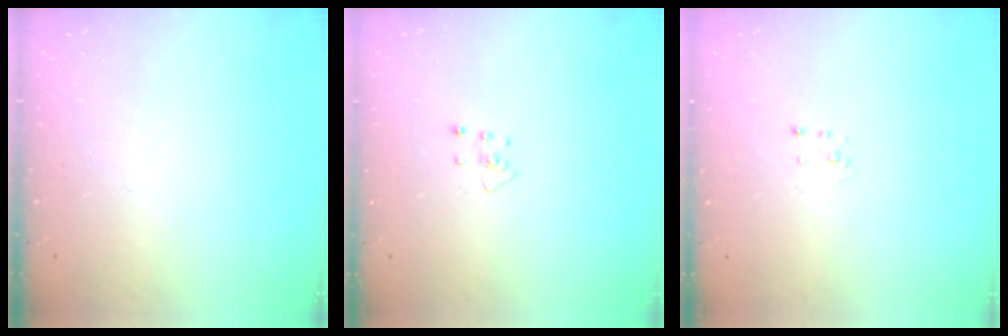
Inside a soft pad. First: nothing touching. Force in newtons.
{"total": 3.6, "press": 3.6, "slide": 0.2}
{"total": 2.1, "press": 2.1, "slide": 0.1}